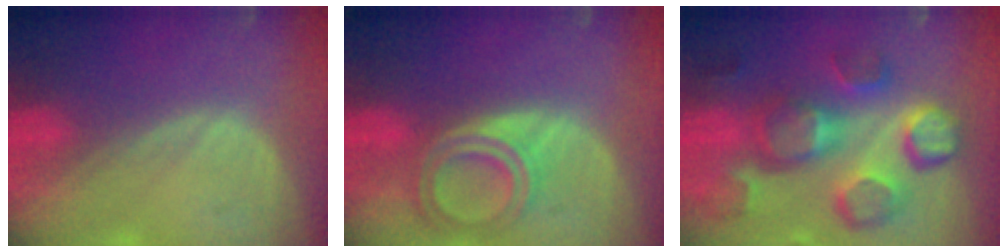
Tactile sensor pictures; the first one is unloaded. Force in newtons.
{"total": 6.6, "press": 5.9, "slide": 2.9}
{"total": 12.5, "press": 11.1, "slide": 5.7}